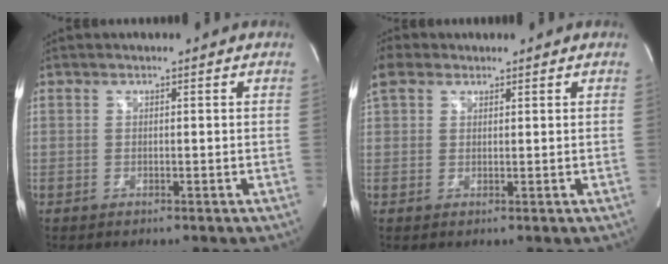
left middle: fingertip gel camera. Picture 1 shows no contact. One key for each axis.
{"total": 4.1, "fx": 3.0, "fy": 2.3, "fz": 1.7, "tx": -0.064, "ty": 0.023, "tz": 0.069}